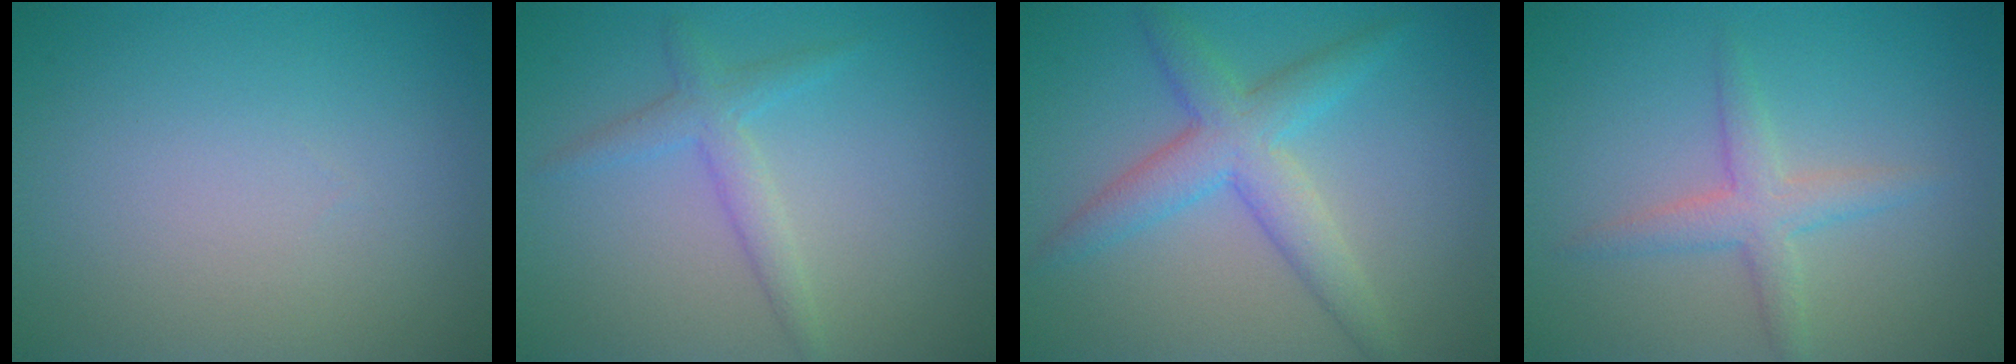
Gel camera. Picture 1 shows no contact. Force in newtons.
{"total": 2.2, "press": 2.2, "slide": 0.1}
{"total": 4.6, "press": 4.6, "slide": 0.2}
{"total": 2.7, "press": 2.7, "slide": 0.1}